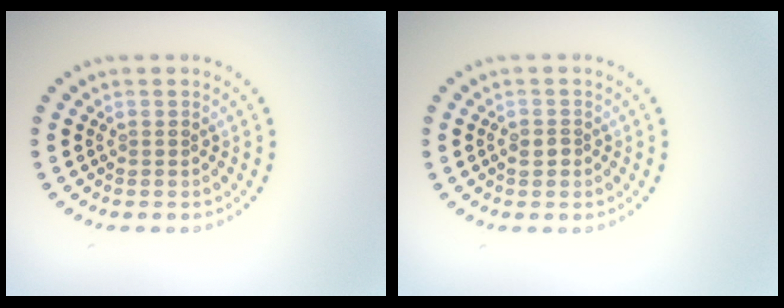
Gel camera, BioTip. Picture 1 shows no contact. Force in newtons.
{"total": 1.3, "press": 1.2, "slide": 0.6}